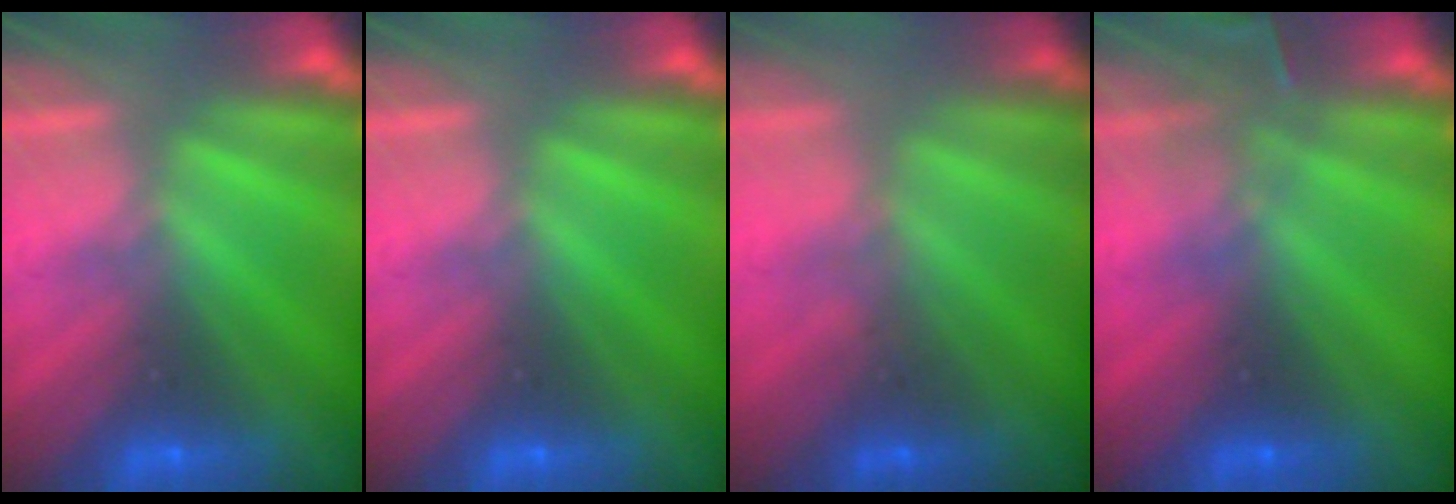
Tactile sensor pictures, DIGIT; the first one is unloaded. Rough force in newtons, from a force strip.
{"total": 0.0}
{"total": 1.8}
{"total": 3.0}